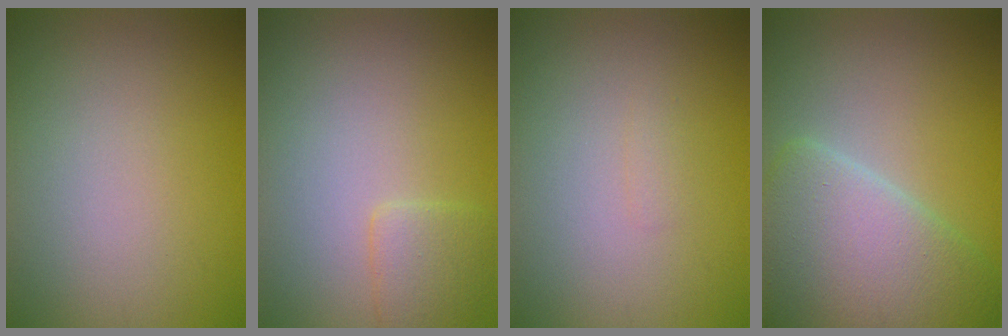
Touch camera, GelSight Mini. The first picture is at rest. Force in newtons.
{"total": 1.9, "press": 1.9, "slide": 0.1}
{"total": 0.5, "press": 0.5, "slide": 0.1}
{"total": 7.6, "press": 7.6, "slide": 0.8}